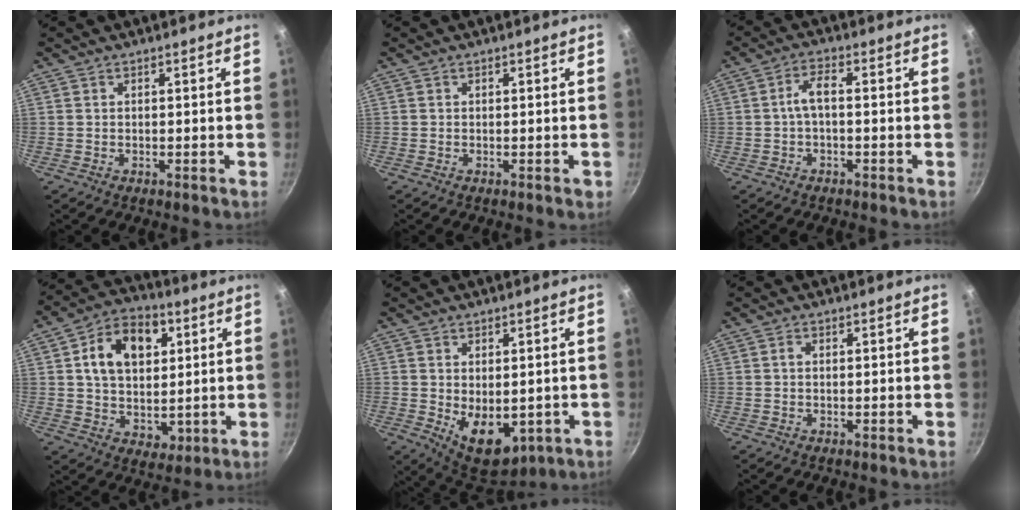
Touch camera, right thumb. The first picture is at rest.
{"total": 0.6, "force": [-0.1, 0.4, 0.4], "torque": [-0.001, 0.002, -0.003]}
{"total": 3.7, "force": [-0.8, 1.5, 3.3], "torque": [-0.072, 0.023, -0.019]}
{"total": 16.5, "force": [4.4, 12.1, 10.3], "torque": [-0.125, -0.003, 0.074]}
{"total": 10.5, "force": [-1.7, 6.6, 8.0], "torque": [-0.095, -0.016, -0.002]}
{"total": 0.8, "force": [0.1, 0.5, 0.6], "torque": [-0.012, 0.003, 0.001]}